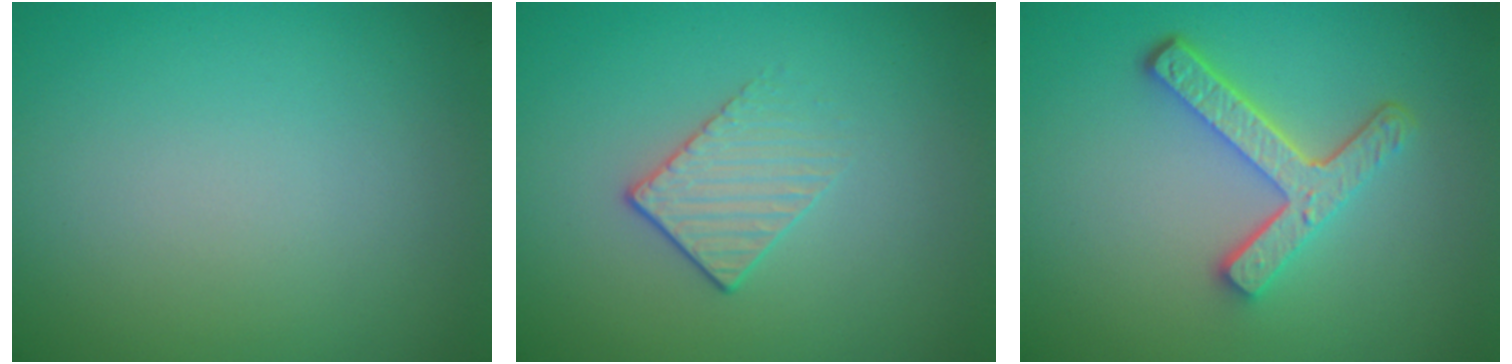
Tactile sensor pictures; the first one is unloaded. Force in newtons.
{"total": 1.6, "press": 1.1, "slide": 1.1}
{"total": 4.3, "press": 3.3, "slide": 2.8}